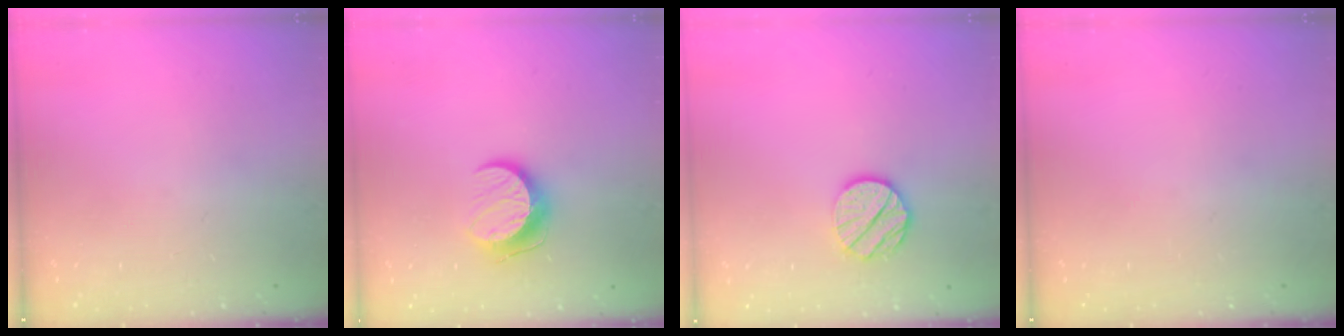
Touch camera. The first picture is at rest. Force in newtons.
{"total": 11.6, "press": 11.6, "slide": 0.5}
{"total": 10.5, "press": 10.4, "slide": 0.7}
{"total": 0.0}